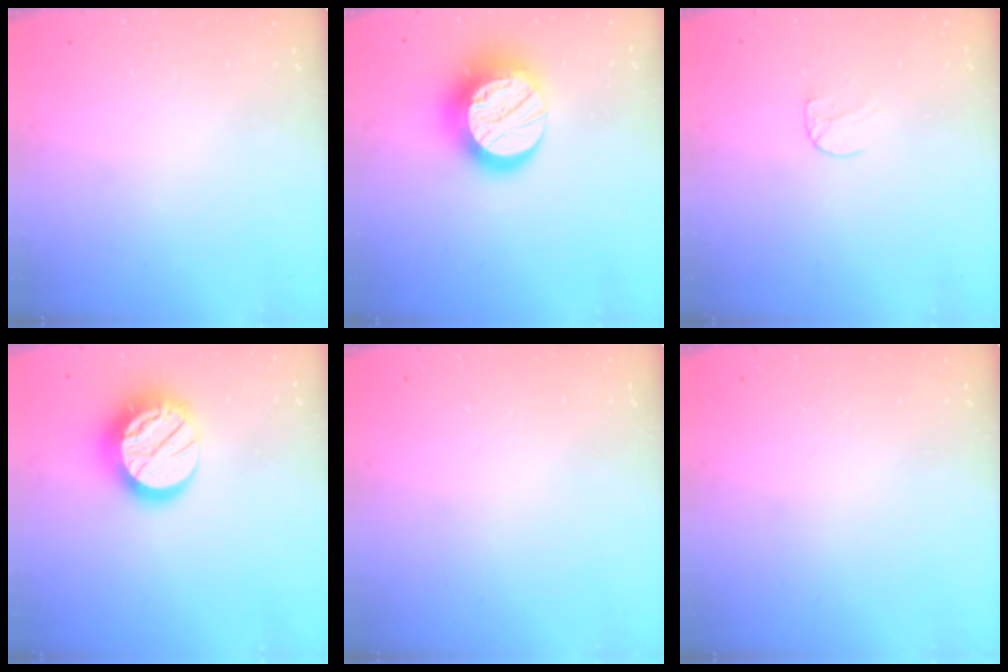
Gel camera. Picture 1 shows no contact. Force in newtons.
{"total": 17.9, "press": 17.8, "slide": 1.4}
{"total": 5.1, "press": 5.1, "slide": 0.5}
{"total": 16.6, "press": 16.6, "slide": 0.9}
{"total": 0.0}
{"total": 0.0}